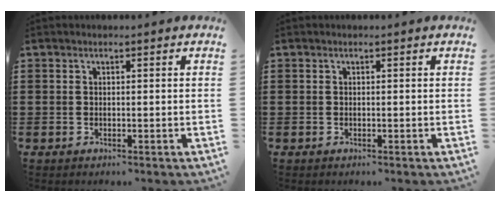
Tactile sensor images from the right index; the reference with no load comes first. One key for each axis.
{"total": 0.0}